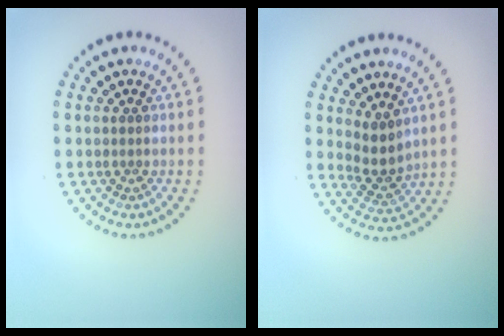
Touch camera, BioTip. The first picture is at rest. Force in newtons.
{"total": 2.6, "press": 2.1, "slide": 1.6}